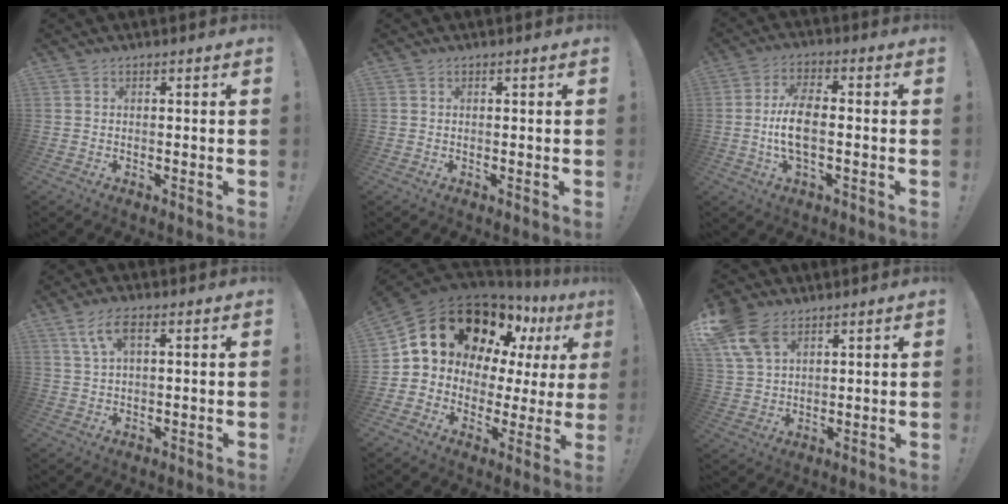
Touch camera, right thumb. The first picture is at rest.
{"total": 0.0}
{"total": 9.2, "force": [-1.0, 3.8, 8.3], "torque": [-0.171, -0.002, -0.021]}
{"total": 6.4, "force": [2.7, 2.5, 5.2], "torque": [-0.103, 0.007, 0.051]}
{"total": 20.2, "force": [11.1, 12.9, 11.0], "torque": [-0.182, -0.060, 0.223]}
{"total": 11.2, "force": [6.4, 6.8, 6.0], "torque": [-0.127, -0.025, 0.127]}